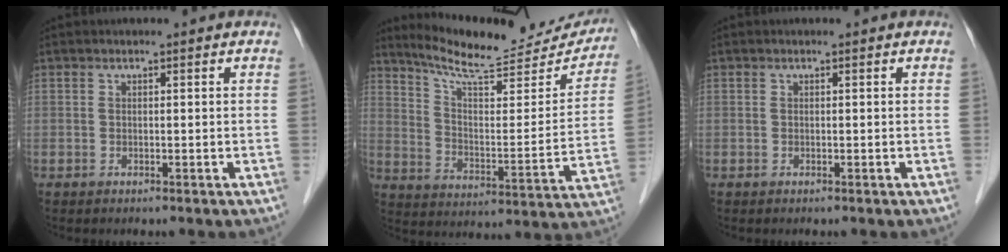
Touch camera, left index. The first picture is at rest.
{"total": 20.5, "force": [19.1, 3.4, 6.5], "torque": [-0.099, -0.038, 0.265]}
{"total": 0.0}